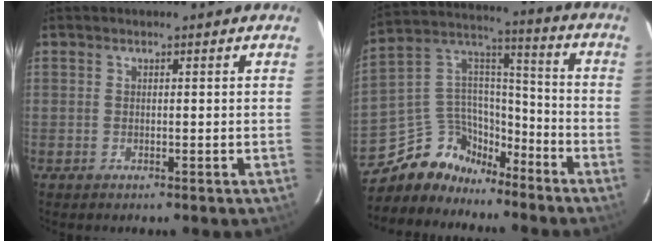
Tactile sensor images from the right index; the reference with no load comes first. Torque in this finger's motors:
{"motor_torque": [0.34, -0.44, -0.32, -0.14]}